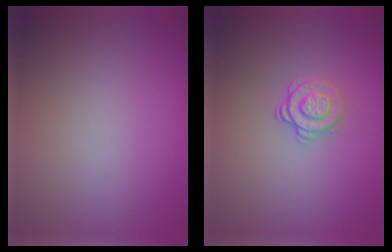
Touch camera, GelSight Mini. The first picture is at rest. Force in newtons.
{"total": 1.7, "press": 1.3, "slide": 1.1}